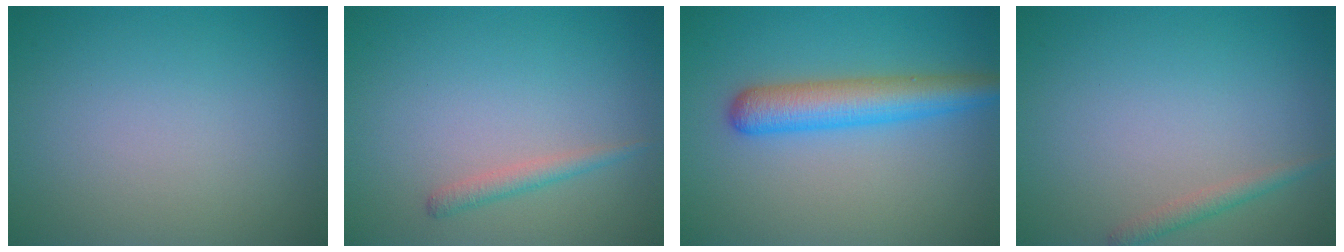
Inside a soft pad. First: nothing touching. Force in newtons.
{"total": 1.4, "press": 1.3, "slide": 0.1}
{"total": 4.8, "press": 4.8, "slide": 0.2}
{"total": 1.3, "press": 1.3, "slide": 0.1}